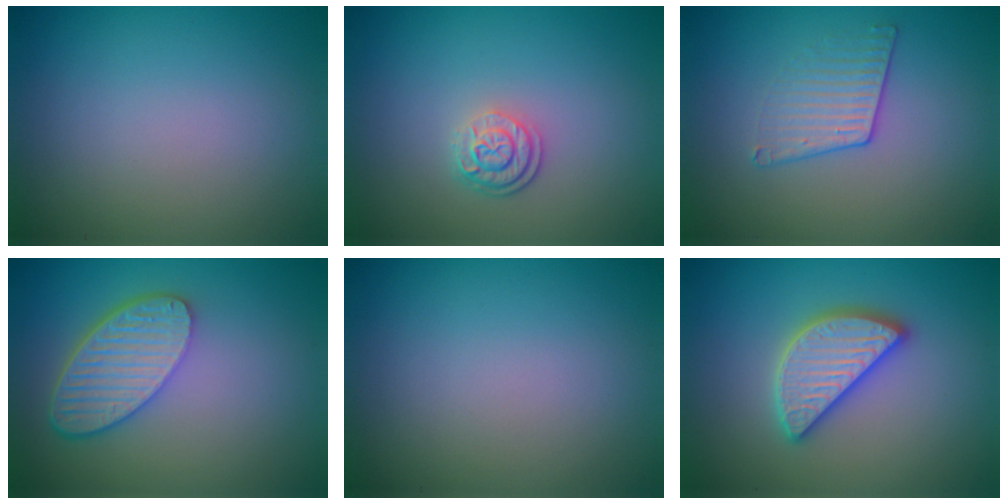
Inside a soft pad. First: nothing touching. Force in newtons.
{"total": 2.6, "press": 1.9, "slide": 1.7}
{"total": 2.0, "press": 1.5, "slide": 1.3}
{"total": 5.9, "press": 4.5, "slide": 3.8}
{"total": 0.0}
{"total": 4.7, "press": 4.7, "slide": 0.3}